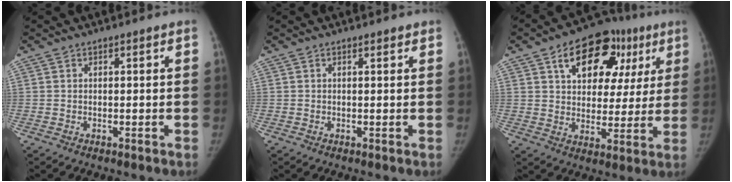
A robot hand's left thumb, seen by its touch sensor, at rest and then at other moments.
{"total": 0.8, "force": [0.6, 0.3, 0.4], "torque": [-0.007, -0.004, 0.008]}
{"total": 19.0, "force": [8.7, 12.1, 11.9], "torque": [-0.116, 0.010, 0.125]}